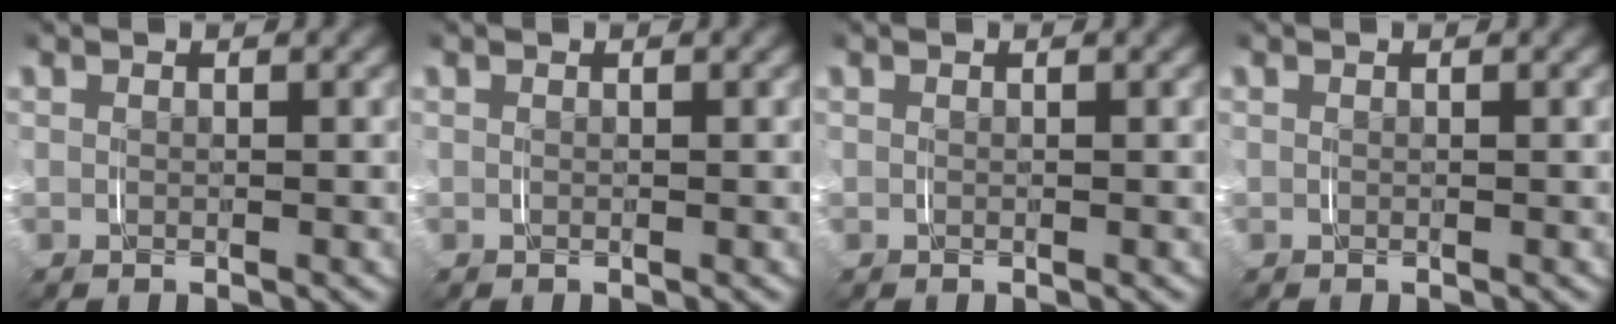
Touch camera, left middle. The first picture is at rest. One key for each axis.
{"total": 0.0}
{"total": 0.0}
{"total": 0.0}